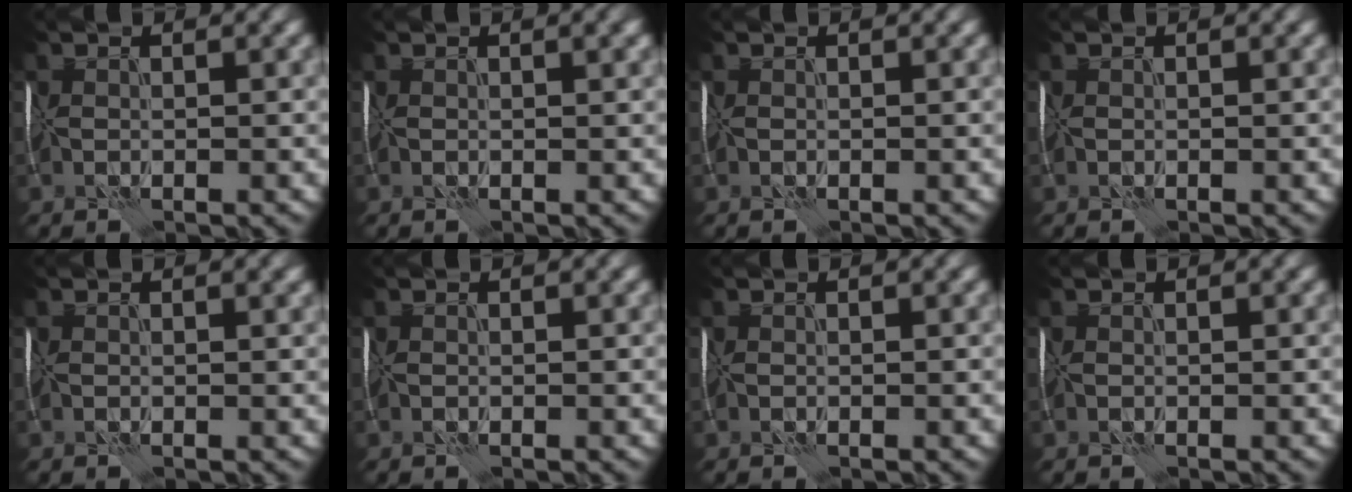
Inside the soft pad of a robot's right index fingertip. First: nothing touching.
{"total": 0.7, "force": [0.2, 0.2, 0.6], "torque": [-0.008, 0.000, 0.004]}
{"total": 0.0}
{"total": 0.0}
{"total": 0.0}
{"total": 0.0}
{"total": 0.0}
{"total": 0.0}